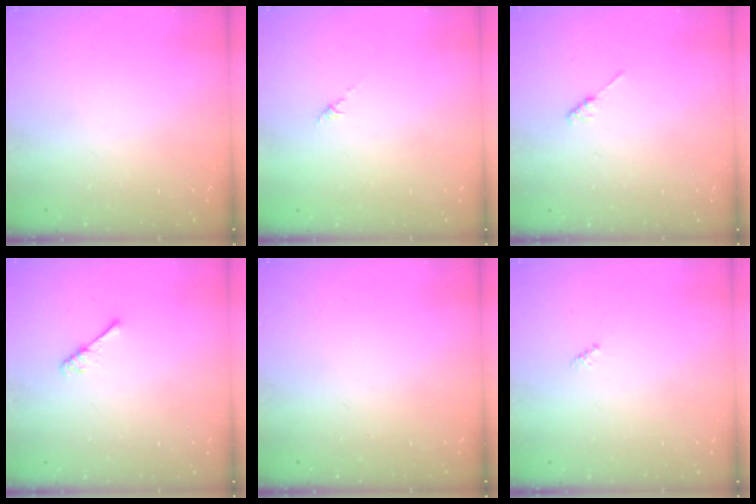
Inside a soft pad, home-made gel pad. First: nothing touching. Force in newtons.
{"total": 0.0}
{"total": 1.2, "press": 1.1, "slide": 0.3}
{"total": 2.9, "press": 2.9, "slide": 0.4}
{"total": 0.0}
{"total": 0.0}